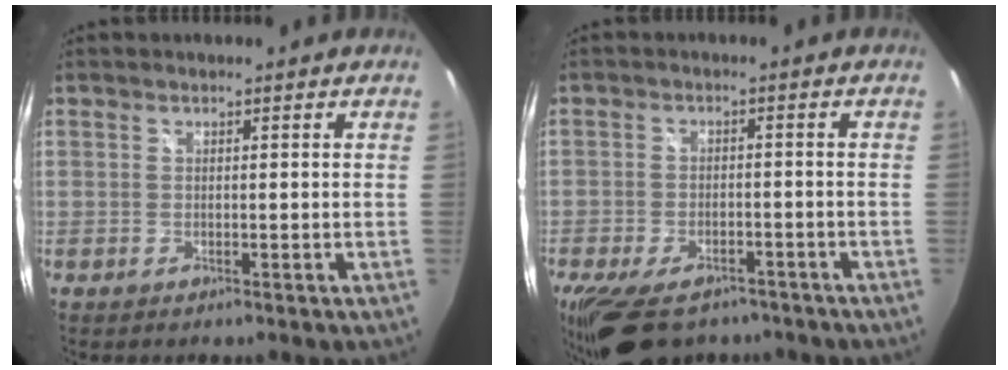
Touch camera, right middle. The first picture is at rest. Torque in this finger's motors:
{"motor_torque": [1.07, -1.07, 0.16, 0.07]}